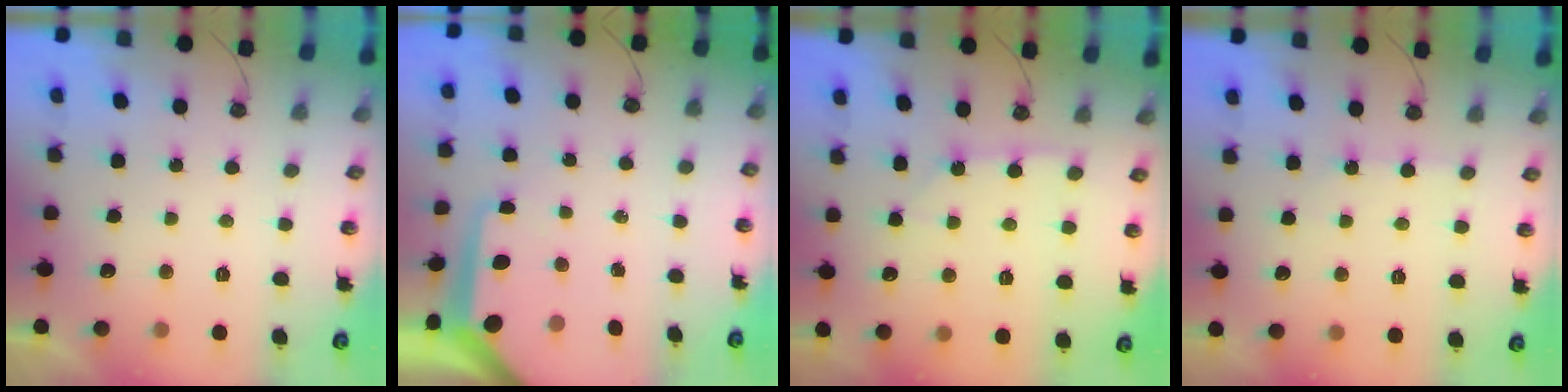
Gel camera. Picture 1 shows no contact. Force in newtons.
{"total": 8.7, "press": 8.7, "slide": 0.8}
{"total": 3.8, "press": 3.8, "slide": 0.3}
{"total": 2.0, "press": 2.0, "slide": 0.3}